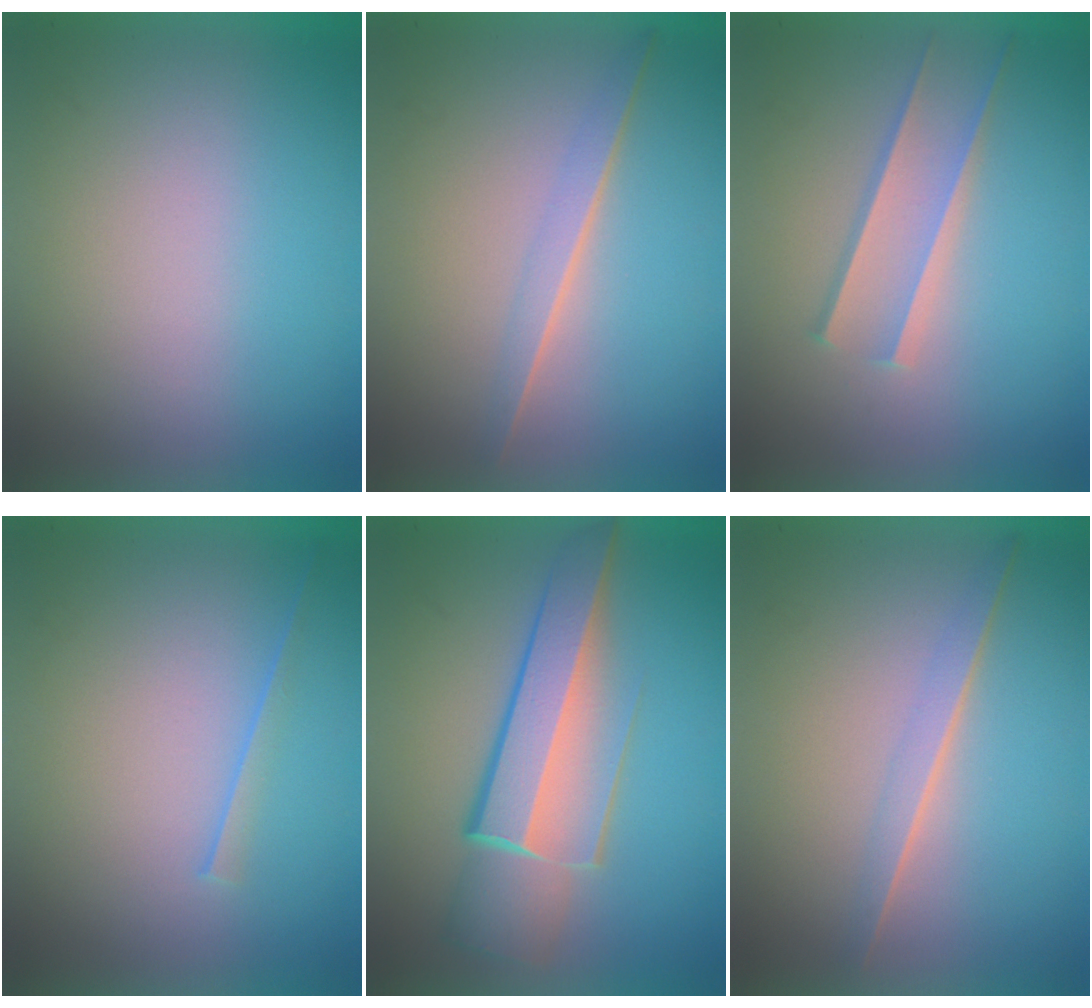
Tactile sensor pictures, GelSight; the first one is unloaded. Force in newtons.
{"total": 1.3}
{"total": 1.6}
{"total": 1.7}
{"total": 6.1}
{"total": 1.4}